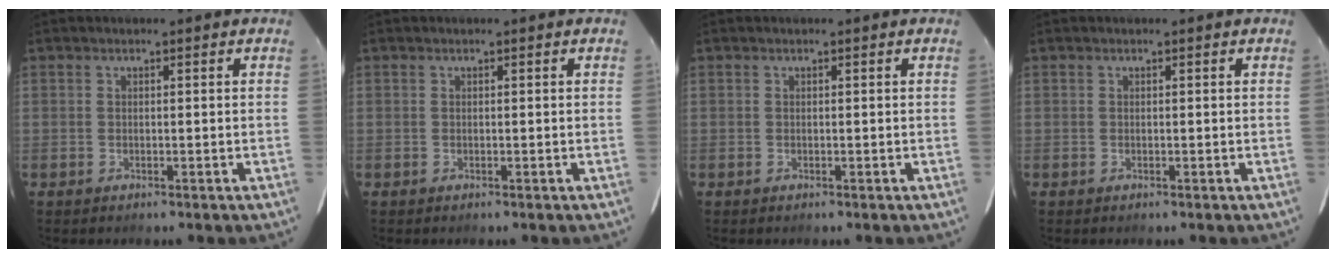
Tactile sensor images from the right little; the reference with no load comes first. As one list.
[{"total": 0.0}, {"total": 0.0}, {"total": 0.0}]